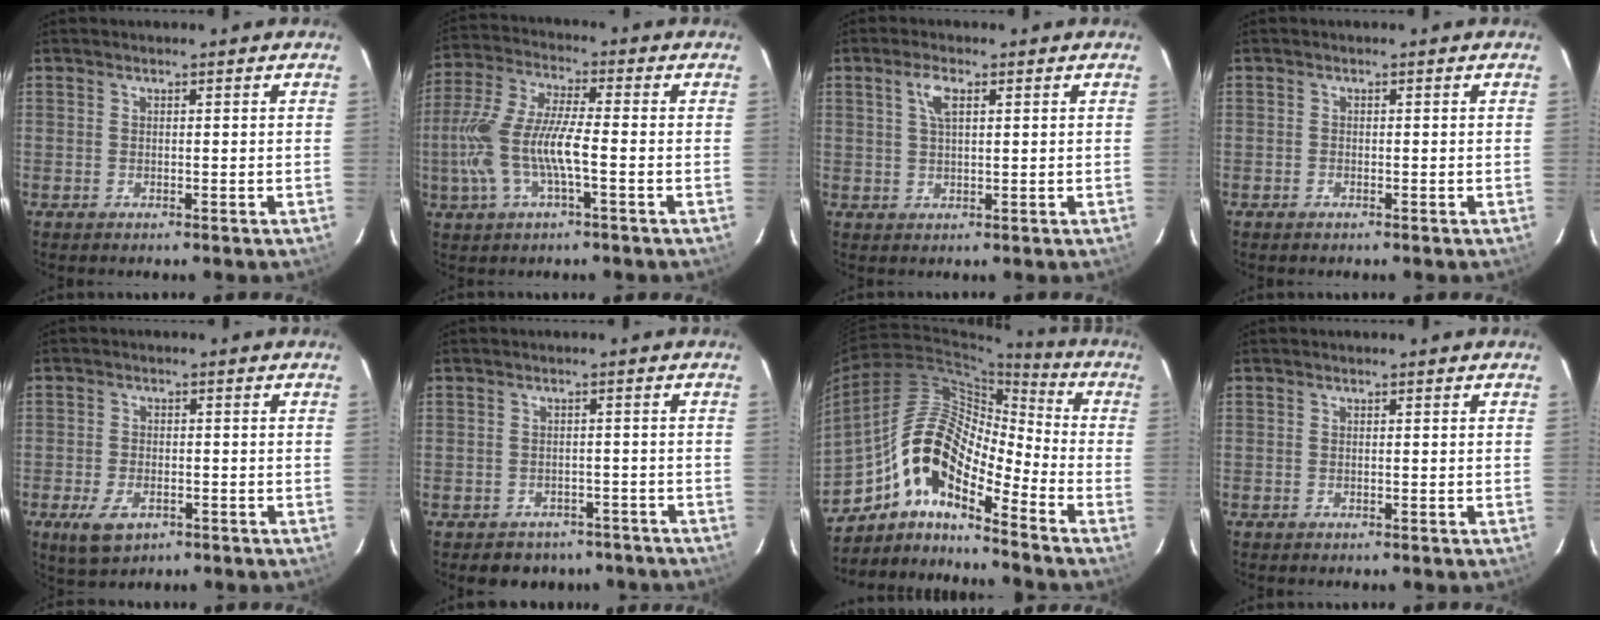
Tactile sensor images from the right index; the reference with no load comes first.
{"total": 12.5, "force": [-3.0, 3.0, 11.7], "torque": [-0.254, -0.001, -0.057]}
{"total": 3.5, "force": [1.4, 1.3, 3.0], "torque": [-0.059, 0.007, 0.027]}
{"total": 0.5, "force": [-0.5, 0.3, 0.1], "torque": [-0.003, 0.001, -0.010]}
{"total": 6.2, "force": [-3.1, 3.5, 4.1], "torque": [-0.099, -0.013, -0.051]}
{"total": 7.3, "force": [-5.4, 4.8, 1.2], "torque": [-0.021, 0.030, -0.060]}
{"total": 14.9, "force": [-9.1, 5.0, 10.6], "torque": [-0.181, 0.011, -0.187]}
{"total": 0.0}